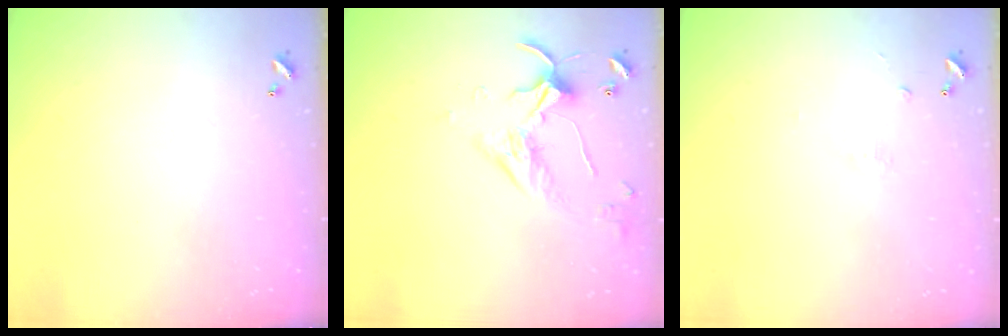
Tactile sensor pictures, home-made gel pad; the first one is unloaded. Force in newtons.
{"total": 3.8, "press": 3.8, "slide": 0.3}
{"total": 1.2, "press": 1.1, "slide": 0.6}